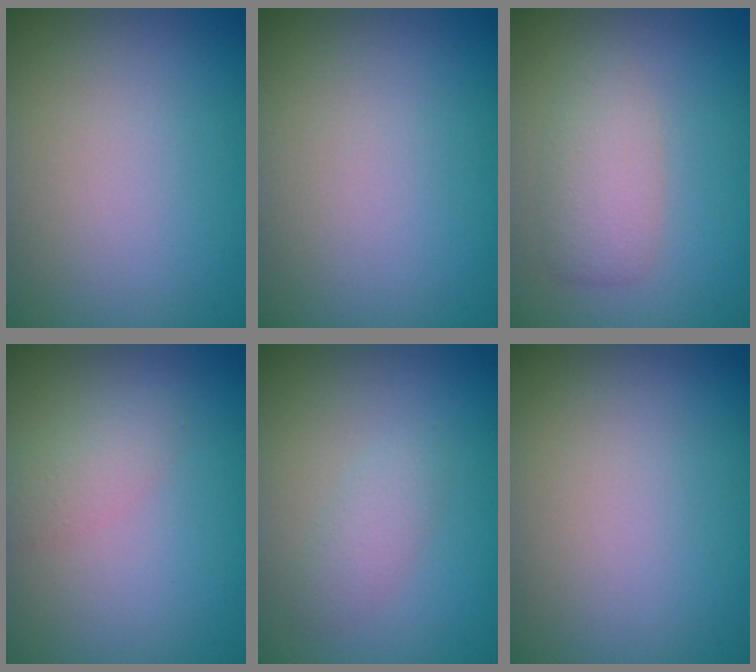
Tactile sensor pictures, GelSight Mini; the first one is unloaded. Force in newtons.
{"total": 0.0}
{"total": 3.0, "press": 3.0, "slide": 0.3}
{"total": 1.8, "press": 1.8, "slide": 0.0}
{"total": 1.7, "press": 1.7, "slide": 0.0}
{"total": 0.0}